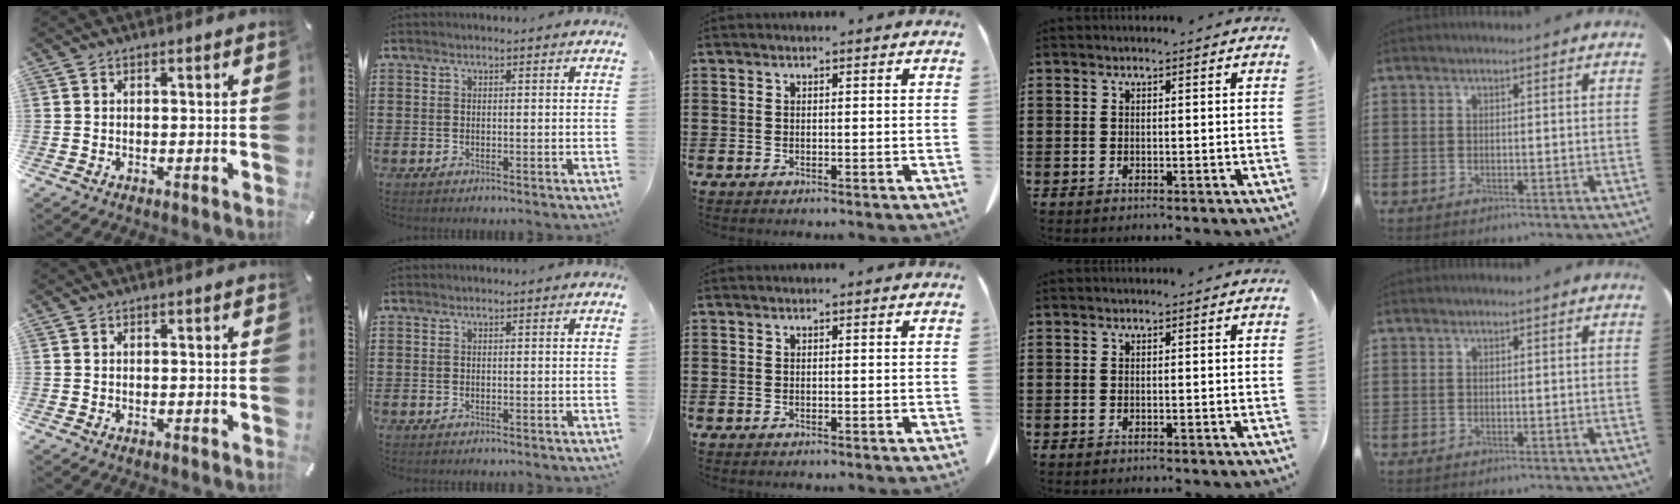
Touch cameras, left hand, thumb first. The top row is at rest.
{}